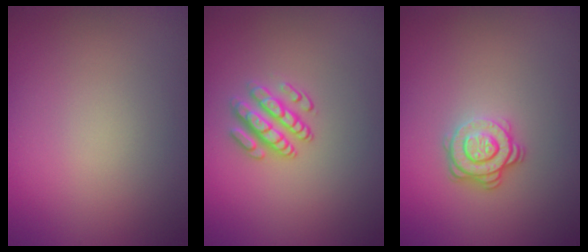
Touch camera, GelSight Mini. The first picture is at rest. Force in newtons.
{"total": 2.7, "press": 2.5, "slide": 1.2}
{"total": 3.0, "press": 2.6, "slide": 1.5}